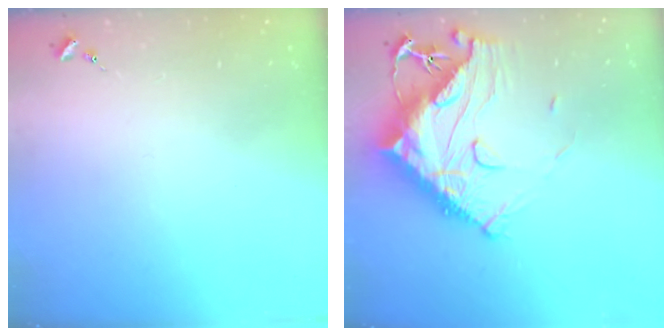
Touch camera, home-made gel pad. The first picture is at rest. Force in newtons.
{"total": 20.5, "press": 20.4, "slide": 1.8}